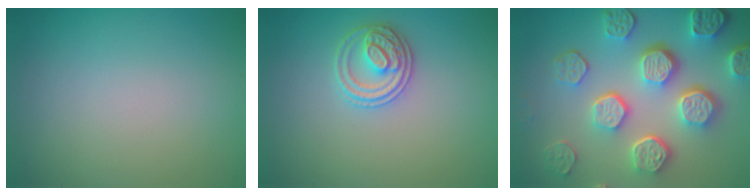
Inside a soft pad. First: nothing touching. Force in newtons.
{"total": 2.7, "press": 2.7, "slide": 0.6}
{"total": 8.5, "press": 6.2, "slide": 5.8}